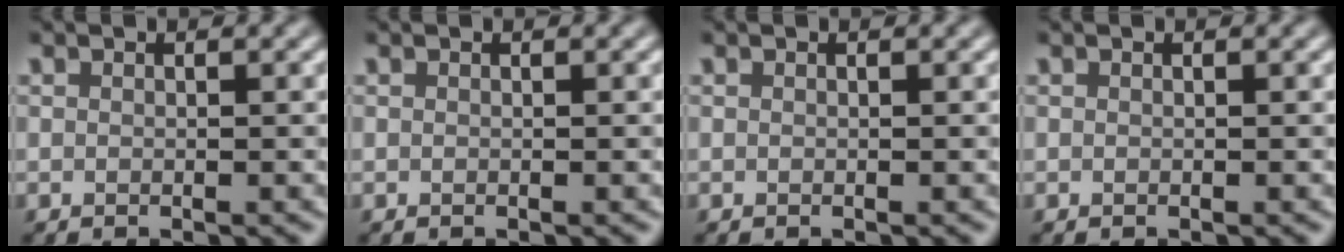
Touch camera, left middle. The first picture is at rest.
{"total": 0.0}
{"total": 0.0}
{"total": 0.0}